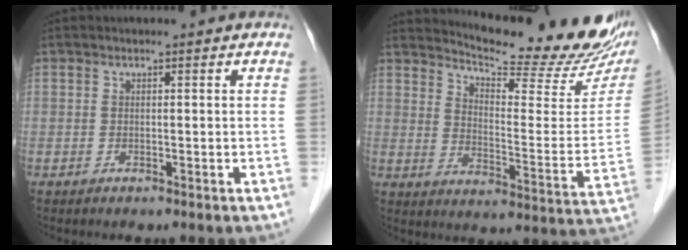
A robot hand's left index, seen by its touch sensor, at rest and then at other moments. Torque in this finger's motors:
{"motor_torque": [0.46, -0.56, 0.18, 0.04]}